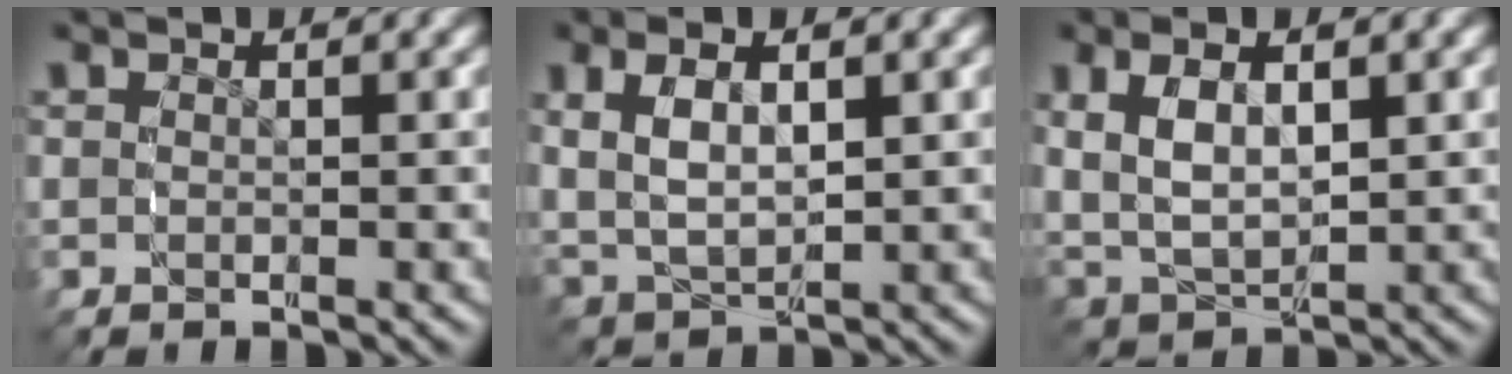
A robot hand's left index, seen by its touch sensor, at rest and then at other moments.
{"total": 5.5, "force": [1.0, 4.0, 3.6], "torque": [-0.096, -0.007, 0.027]}
{"total": 6.4, "force": [0.9, 4.8, 4.2], "torque": [-0.110, -0.010, 0.026]}